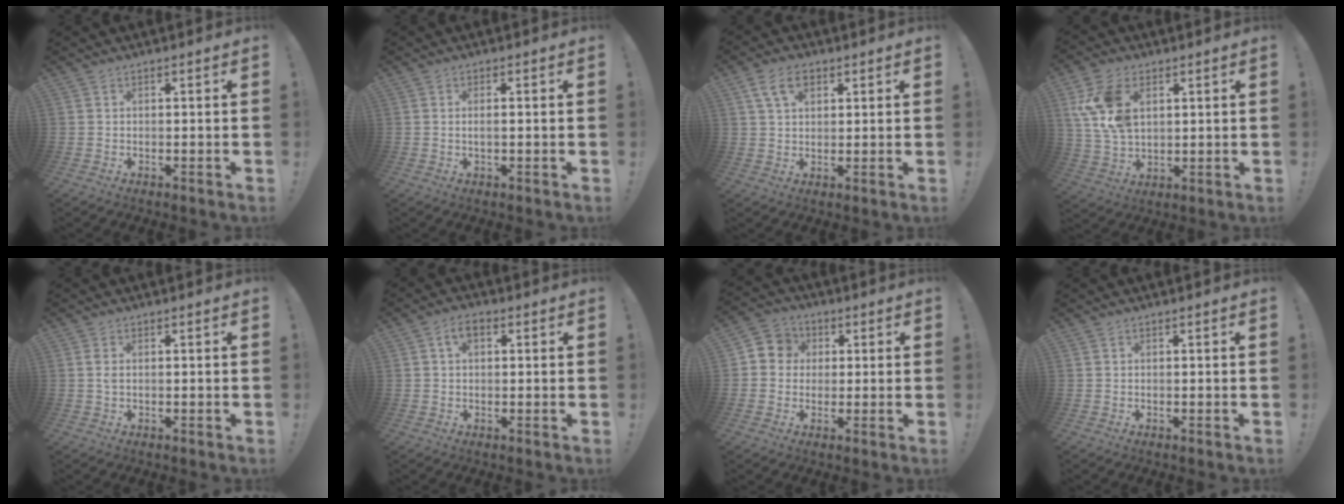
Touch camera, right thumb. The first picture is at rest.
{"total": 1.8, "force": [-0.1, 0.2, 1.8], "torque": [-0.031, 0.001, -0.003]}
{"total": 7.6, "force": [3.5, 4.6, 4.9], "torque": [-0.087, 0.002, 0.068]}
{"total": 13.6, "force": [4.6, 8.7, 9.3], "torque": [-0.185, -0.006, 0.089]}
{"total": 1.4, "force": [0.2, 0.5, 1.2], "torque": [-0.032, 0.006, 0.004]}
{"total": 4.4, "force": [1.3, 2.5, 3.3], "torque": [-0.054, 0.006, 0.022]}
{"total": 6.2, "force": [0.0, 6.0, 1.6], "torque": [-0.027, 0.012, 0.003]}
{"total": 0.0}